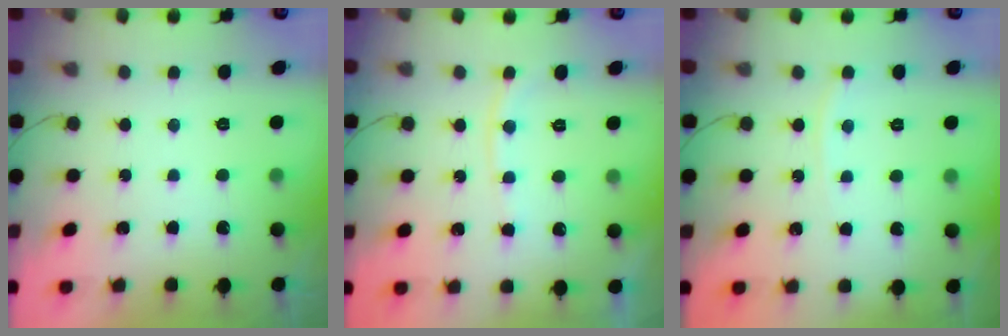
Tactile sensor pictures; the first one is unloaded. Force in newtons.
{"total": 7.7, "press": 7.6, "slide": 1.0}
{"total": 4.0, "press": 3.9, "slide": 0.6}